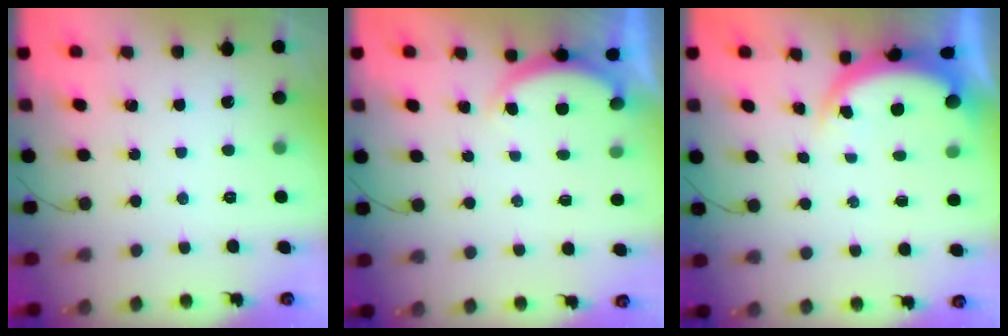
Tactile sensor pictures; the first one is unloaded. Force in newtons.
{"total": 3.0, "press": 2.9, "slide": 0.6}
{"total": 4.7, "press": 4.6, "slide": 0.9}